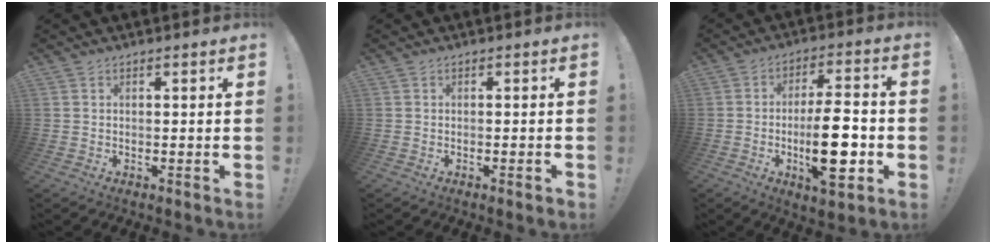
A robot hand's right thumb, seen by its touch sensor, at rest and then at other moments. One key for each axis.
{"total": 1.0, "fx": -0.5, "fy": -0.1, "fz": 0.8, "tx": -0.016, "ty": 0.003, "tz": -0.008}
{"total": 16.5, "fx": -3.5, "fy": 5.1, "fz": 15.4, "tx": -0.249, "ty": 0.002, "tz": -0.058}